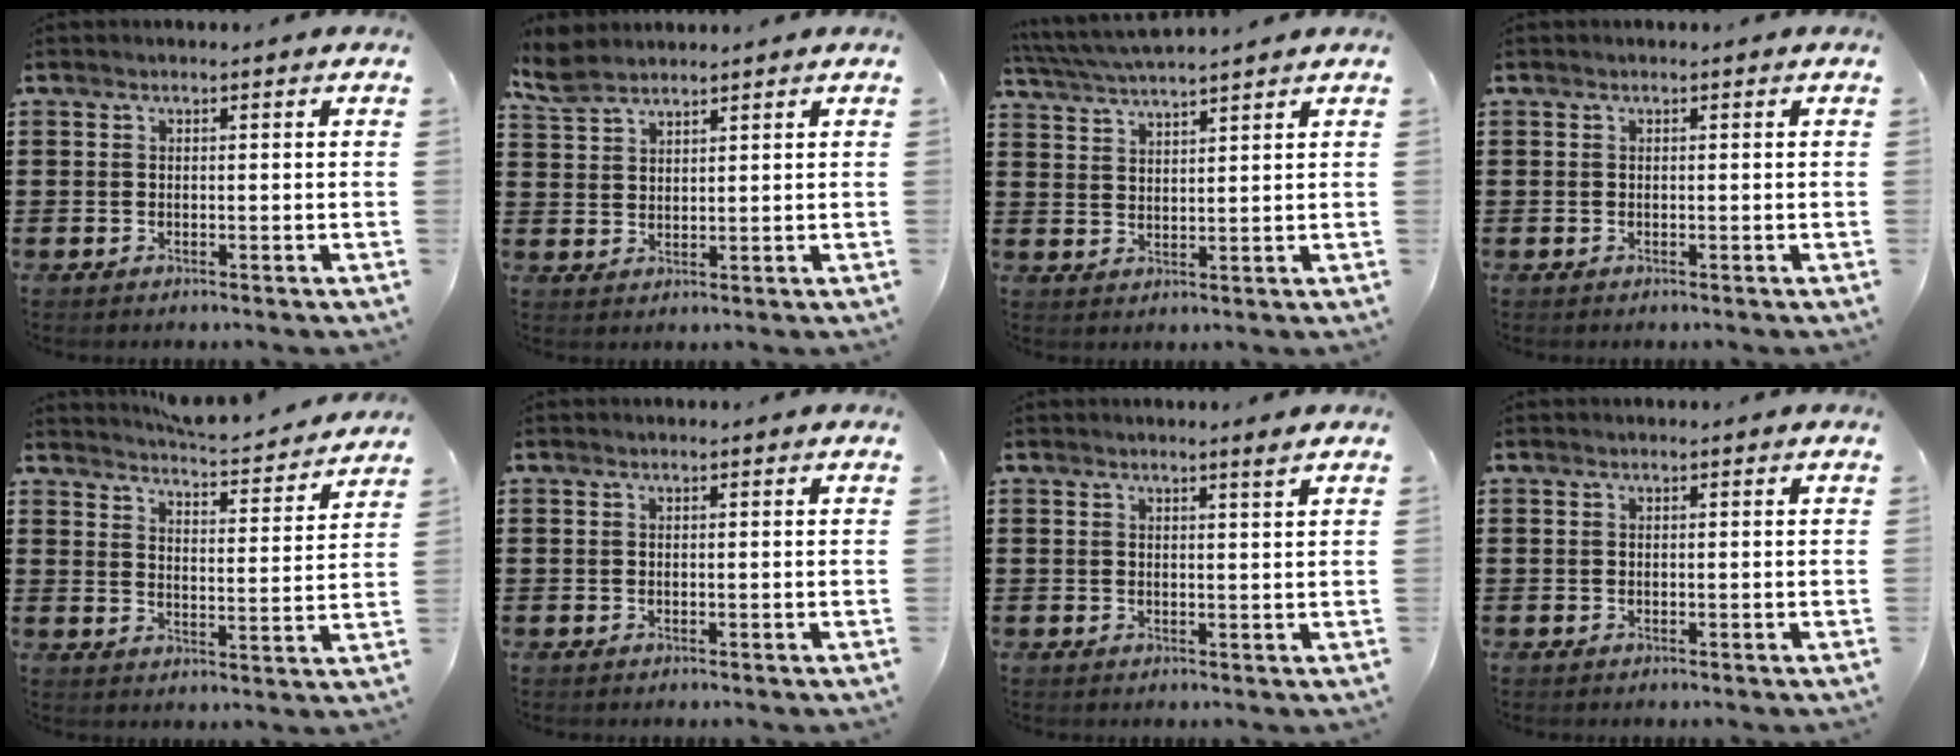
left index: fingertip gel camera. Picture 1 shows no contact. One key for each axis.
{"total": 4.2, "fx": 3.6, "fy": 1.4, "fz": 1.6, "tx": -0.043, "ty": -0.001, "tz": 0.069}
{"total": 4.3, "fx": 4.1, "fy": -0.4, "fz": 1.3, "tx": -0.037, "ty": -0.015, "tz": 0.072}
{"total": 0.0}
{"total": 4.2, "fx": 4.2, "fy": -0.1, "fz": 0.5, "tx": -0.024, "ty": -0.038, "tz": 0.067}
{"total": 0.0}
{"total": 2.0, "fx": 1.5, "fy": -0.4, "fz": 1.3, "tx": -0.026, "ty": -0.003, "tz": 0.026}
{"total": 0.0}